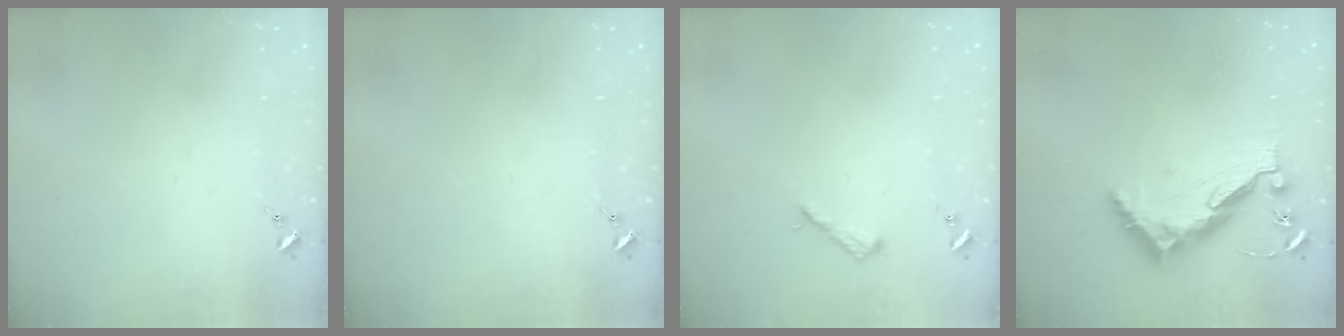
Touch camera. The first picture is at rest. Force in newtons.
{"total": 0.0}
{"total": 4.2, "press": 4.1, "slide": 0.6}
{"total": 10.6, "press": 10.5, "slide": 0.9}